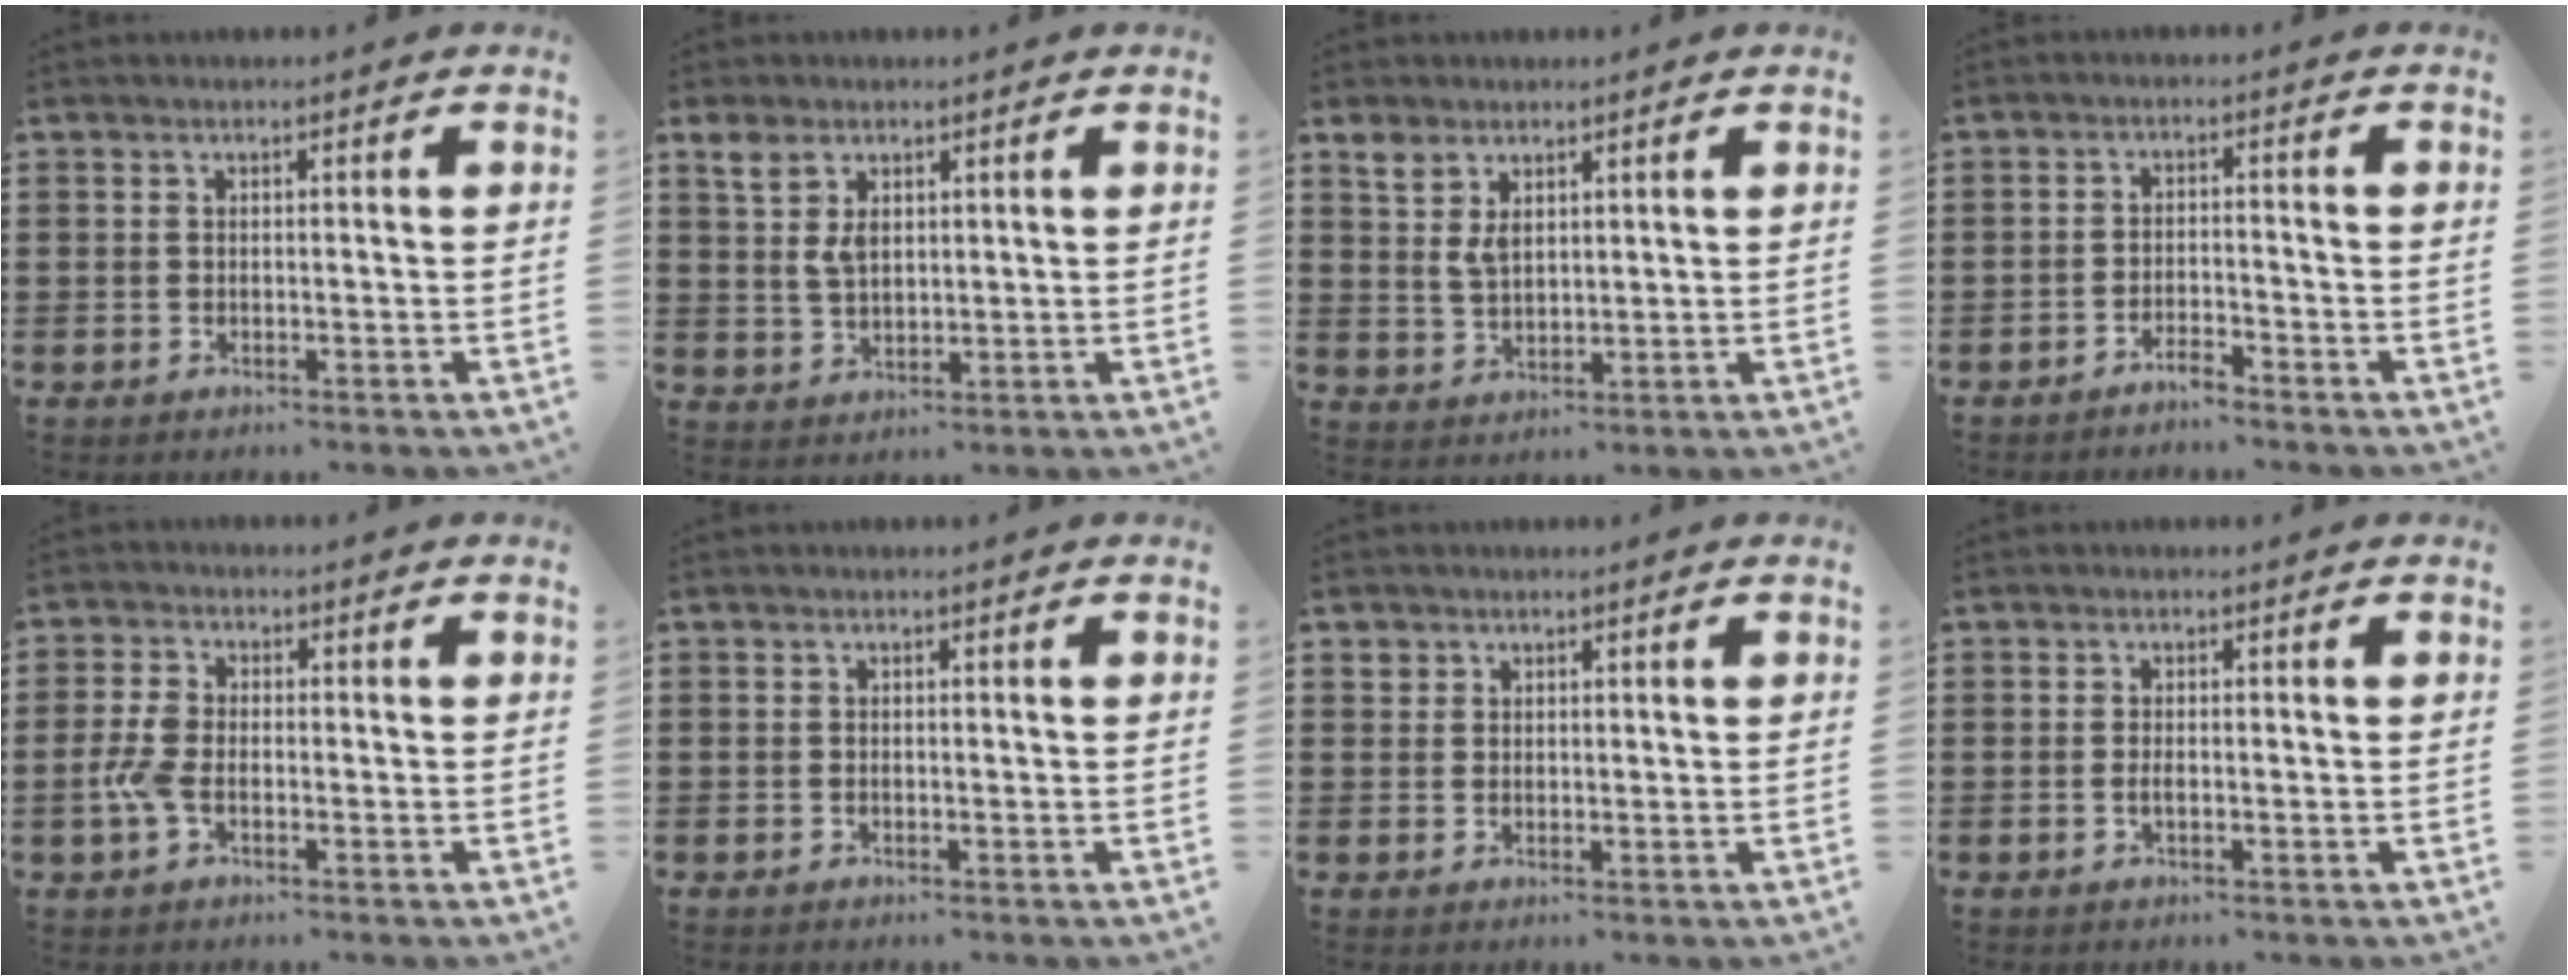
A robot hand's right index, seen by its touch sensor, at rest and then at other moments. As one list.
[{"total": 4.6, "force": [2.1, 2.5, 3.2], "torque": [-0.072, 0.009, 0.038]}, {"total": 4.2, "force": [2.3, 2.4, 2.7], "torque": [-0.061, 0.008, 0.042]}, {"total": 2.2, "force": [-2.2, 0.2, 0.3], "torque": [-0.012, 0.005, -0.046]}, {"total": 4.4, "force": [-1.3, 2.4, 3.5], "torque": [-0.096, -0.009, -0.030]}, {"total": 0.0}, {"total": 1.7, "force": [1.0, 1.3, 0.0], "torque": [-0.005, 0.006, 0.020]}, {"total": 0.9, "force": [-0.2, 0.3, 0.8], "torque": [-0.016, -0.002, -0.004]}]